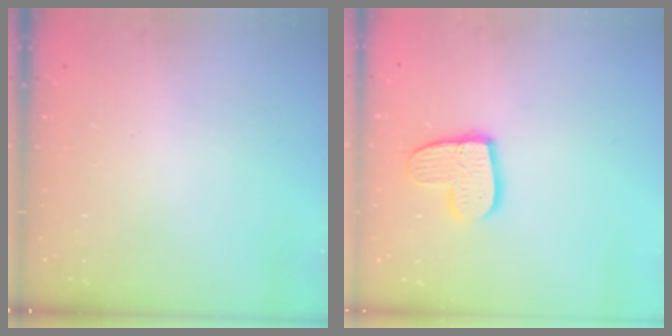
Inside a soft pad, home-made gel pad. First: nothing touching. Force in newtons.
{"total": 11.5, "press": 11.4, "slide": 0.9}